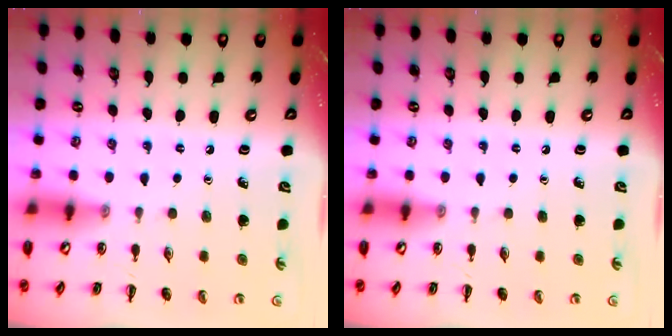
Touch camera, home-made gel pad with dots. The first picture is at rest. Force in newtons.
{"total": 0.0}